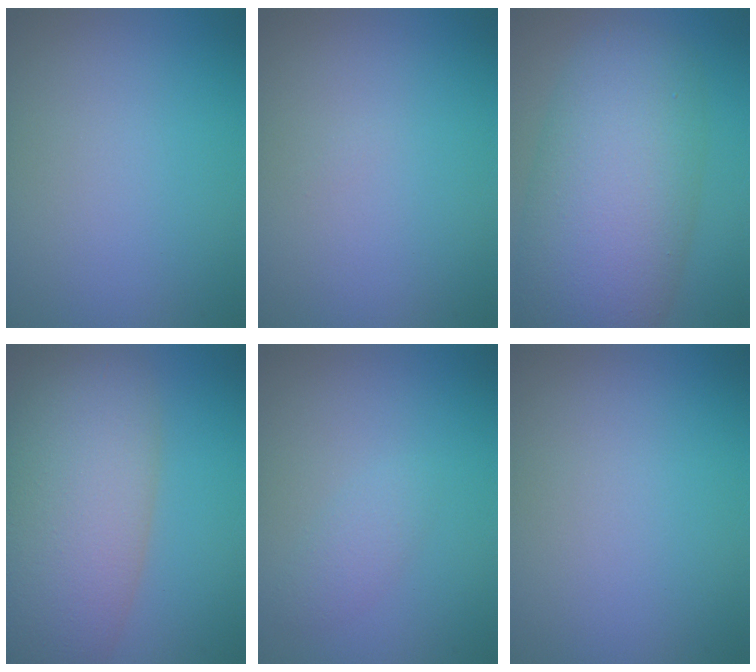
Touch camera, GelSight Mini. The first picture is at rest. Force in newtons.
{"total": 0.0}
{"total": 11.4, "press": 11.4, "slide": 0.3}
{"total": 11.3, "press": 11.3, "slide": 0.7}
{"total": 1.4, "press": 1.4, "slide": 0.1}
{"total": 0.0}